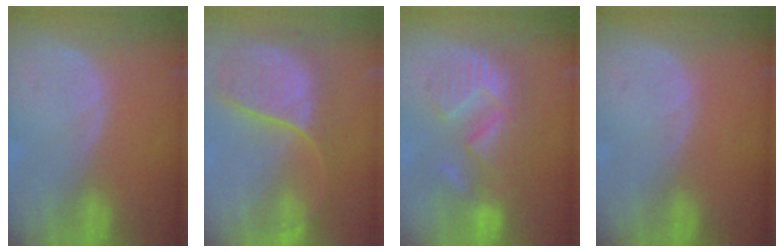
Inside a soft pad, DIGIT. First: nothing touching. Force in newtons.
{"total": 10.2, "press": 9.5, "slide": 3.9}
{"total": 8.9, "press": 8.9, "slide": 0.0}
{"total": 0.0}